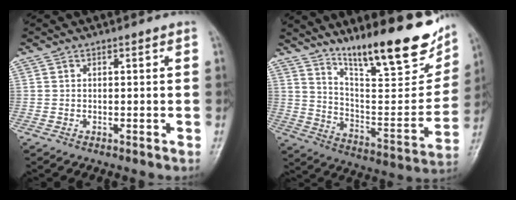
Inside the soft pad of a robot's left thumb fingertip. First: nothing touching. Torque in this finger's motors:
{"motor_torque": [0.52, 0.35, 1.39, -1.37, 0.14]}